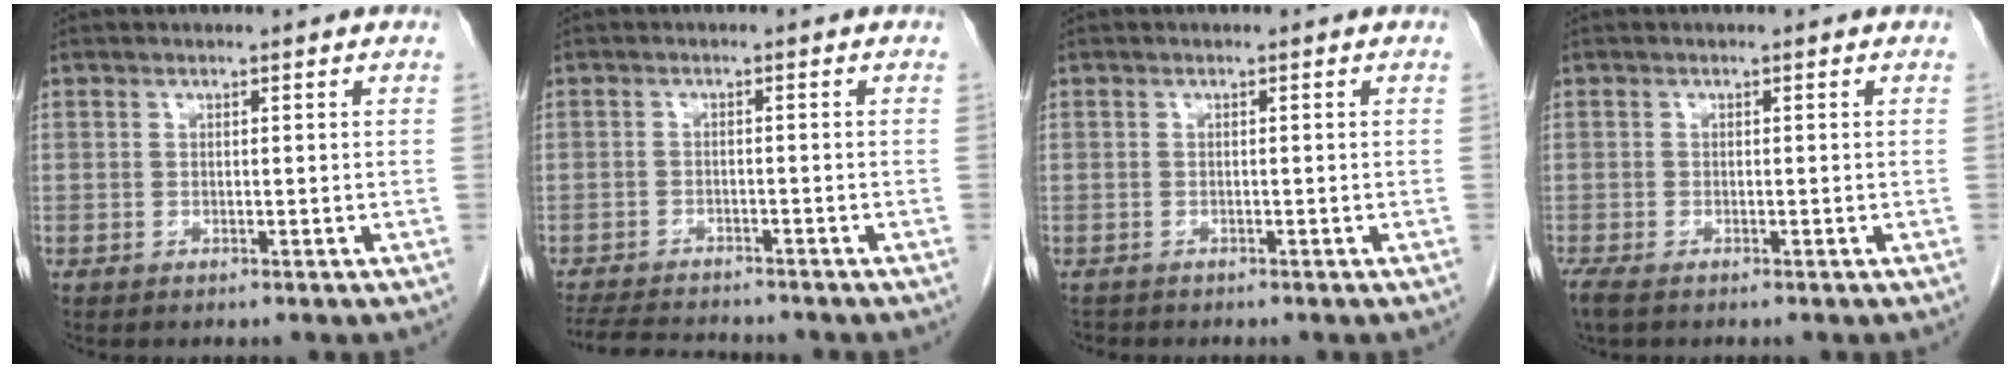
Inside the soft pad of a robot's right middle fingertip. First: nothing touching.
{"total": 8.8, "force": [-8.1, 1.4, 2.9], "torque": [-0.049, -0.006, -0.125]}
{"total": 1.0, "force": [-1.0, 0.4, 0.0], "torque": [-0.009, -0.002, -0.017]}
{"total": 2.6, "force": [-1.9, 0.8, 1.5], "torque": [-0.039, -0.011, -0.031]}